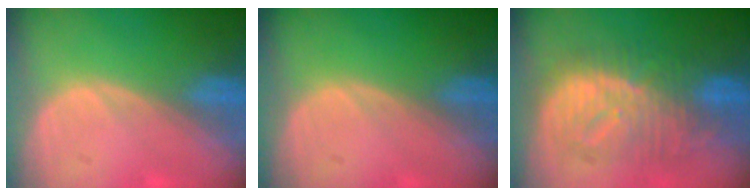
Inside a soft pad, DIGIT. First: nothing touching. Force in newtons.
{"total": 0.0}
{"total": 10.4, "press": 10.4, "slide": 0.8}